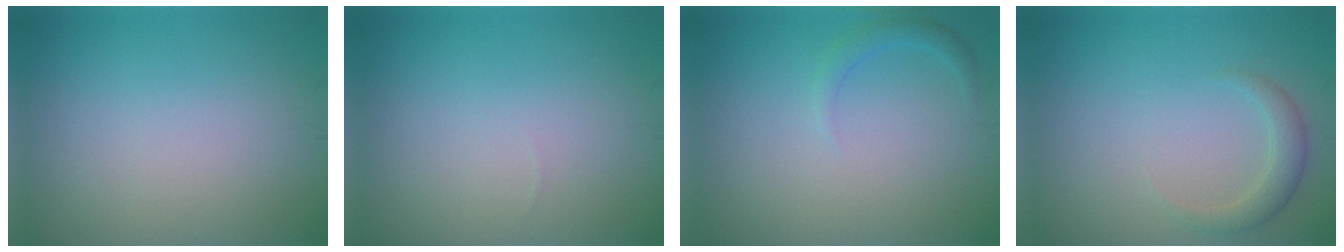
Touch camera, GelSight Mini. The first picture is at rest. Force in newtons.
{"total": 0.0}
{"total": 1.2, "press": 1.2, "slide": 0.1}
{"total": 2.0, "press": 2.0, "slide": 0.2}